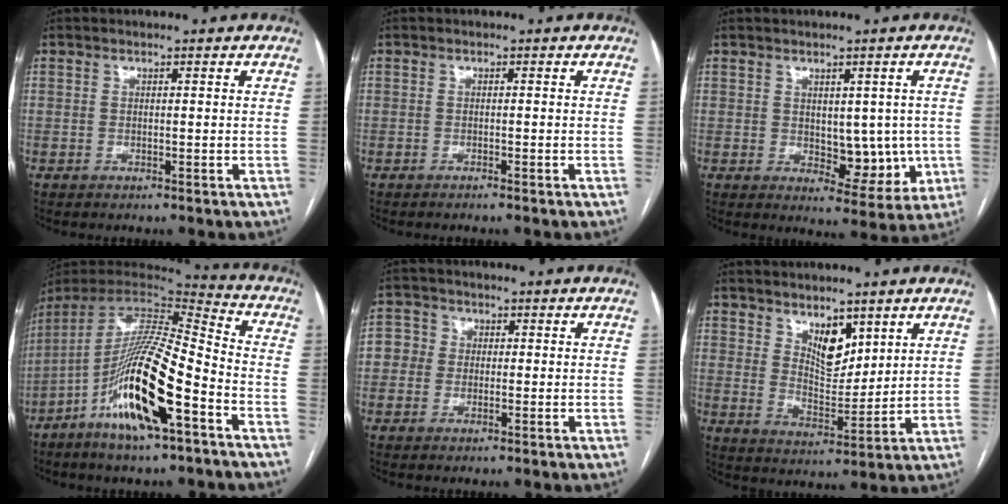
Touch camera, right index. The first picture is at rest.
{"total": 1.0, "force": [-0.9, -0.2, 0.5], "torque": [-0.009, 0.001, -0.012]}
{"total": 7.4, "force": [-0.2, 4.5, 5.9], "torque": [-0.055, 0.003, 0.013]}
{"total": 18.9, "force": [-8.0, 2.3, 16.9], "torque": [-0.337, -0.020, -0.147]}
{"total": 3.6, "force": [-0.2, 3.5, 0.9], "torque": [-0.012, 0.015, -0.009]}
{"total": 6.3, "force": [3.9, 2.9, 4.1], "torque": [-0.071, -0.010, 0.075]}